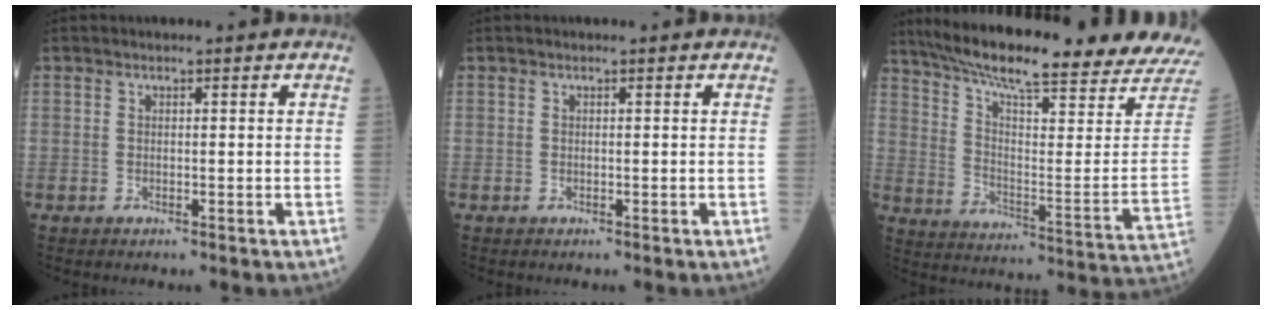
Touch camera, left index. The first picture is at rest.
{"total": 0.0}
{"total": 26.0, "force": [23.1, 0.7, 11.9], "torque": [-0.202, -0.080, 0.309]}